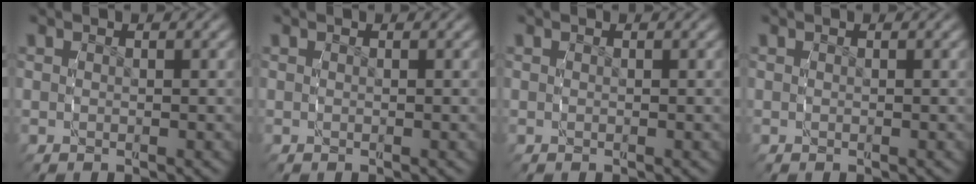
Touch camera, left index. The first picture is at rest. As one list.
[{"total": 0.0}, {"total": 0.0}, {"total": 0.0}]